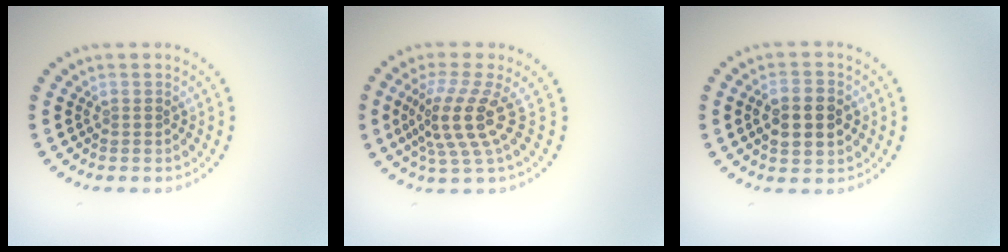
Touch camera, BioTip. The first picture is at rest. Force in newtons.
{"total": 4.5, "press": 3.2, "slide": 3.1}
{"total": 4.2, "press": 4.2, "slide": 0.1}